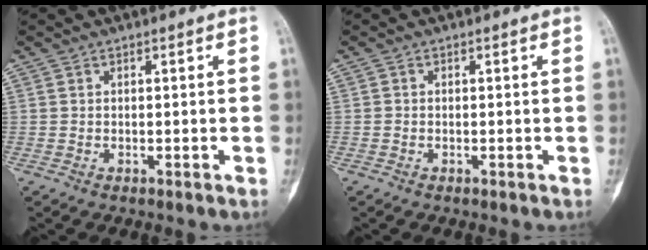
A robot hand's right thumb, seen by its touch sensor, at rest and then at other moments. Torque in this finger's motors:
{"motor_torque": [0.49, 0.06, -0.19, -0.26, -0.07]}